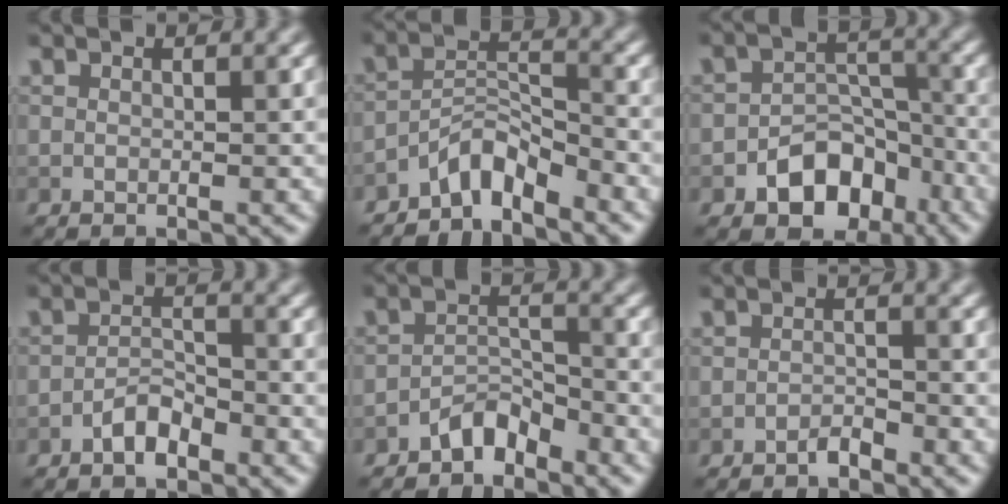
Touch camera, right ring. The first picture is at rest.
{"total": 3.7, "force": [-3.1, 1.0, 1.7], "torque": [-0.027, 0.016, -0.064]}
{"total": 5.8, "force": [-3.1, 4.0, 2.9], "torque": [-0.029, -0.004, -0.047]}
{"total": 2.4, "force": [-1.7, 1.0, 1.4], "torque": [-0.022, 0.009, -0.033]}
{"total": 2.7, "force": [-2.3, 1.0, 1.0], "torque": [-0.012, 0.015, -0.044]}
{"total": 1.2, "force": [-1.1, 0.2, 0.4], "torque": [-0.007, 0.005, -0.020]}